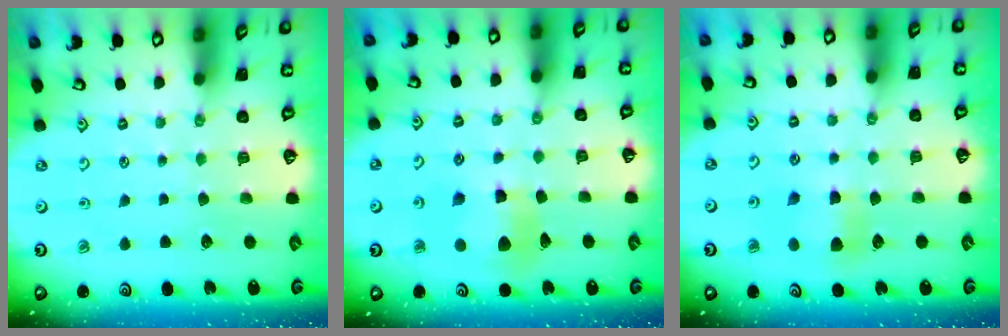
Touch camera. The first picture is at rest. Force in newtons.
{"total": 9.7, "press": 9.6, "slide": 1.5}
{"total": 6.9, "press": 6.8, "slide": 0.6}